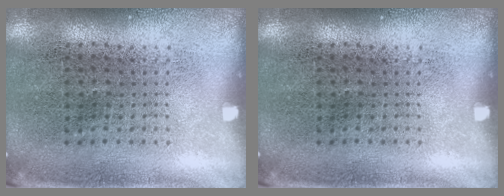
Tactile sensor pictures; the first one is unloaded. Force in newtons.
{"total": 0.0}